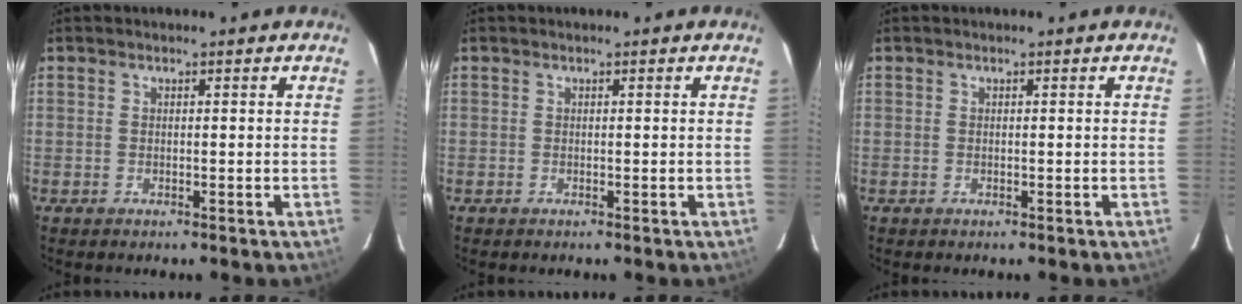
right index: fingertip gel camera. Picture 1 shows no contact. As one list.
[{"total": 0.0}, {"total": 0.0}]